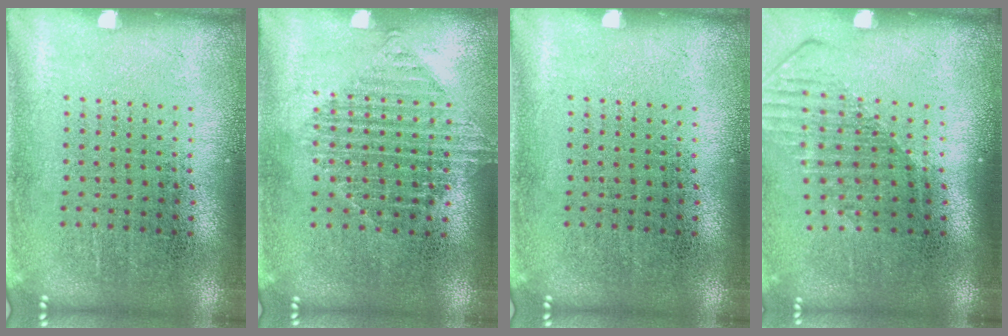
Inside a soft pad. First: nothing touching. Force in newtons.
{"total": 1.1, "press": 1.1, "slide": 0.3}
{"total": 0.0}
{"total": 1.6, "press": 1.2, "slide": 1.0}